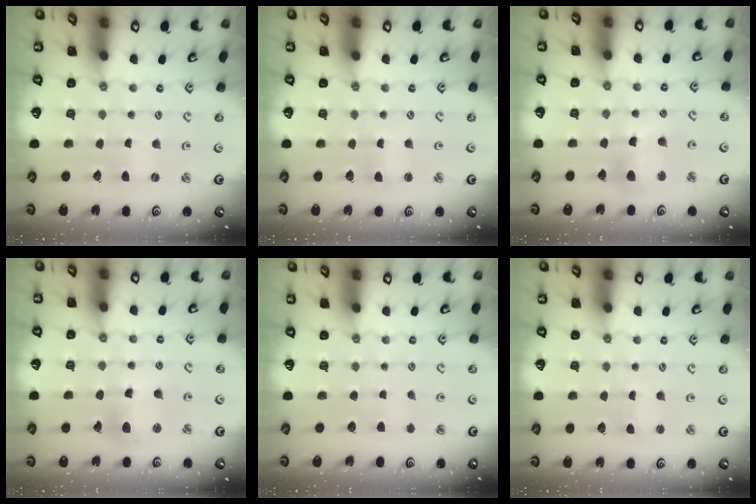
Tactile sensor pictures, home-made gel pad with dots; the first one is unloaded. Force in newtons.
{"total": 1.1, "press": 1.0, "slide": 0.2}
{"total": 10.7, "press": 10.6, "slide": 1.3}
{"total": 9.8, "press": 9.7, "slide": 1.2}
{"total": 2.7, "press": 2.6, "slide": 0.5}
{"total": 1.3, "press": 1.3, "slide": 0.1}